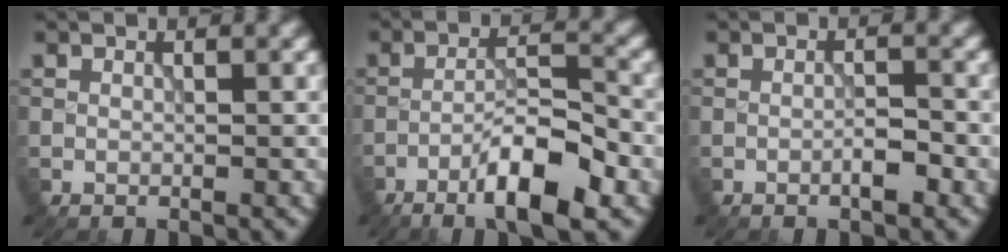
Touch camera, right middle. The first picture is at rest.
{"total": 6.7, "force": [-3.8, 1.3, 5.3], "torque": [-0.090, 0.010, -0.069]}
{"total": 1.8, "force": [-1.0, 0.4, 1.5], "torque": [-0.026, 0.003, -0.017]}